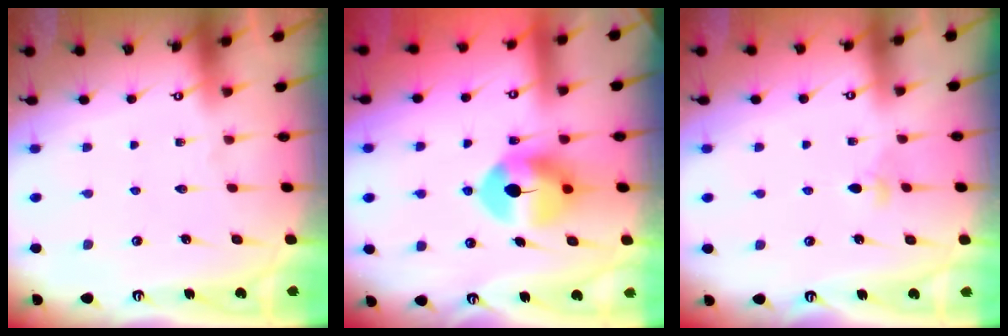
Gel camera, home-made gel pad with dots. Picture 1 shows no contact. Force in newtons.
{"total": 9.4, "press": 9.3, "slide": 1.3}
{"total": 2.8, "press": 2.7, "slide": 0.8}